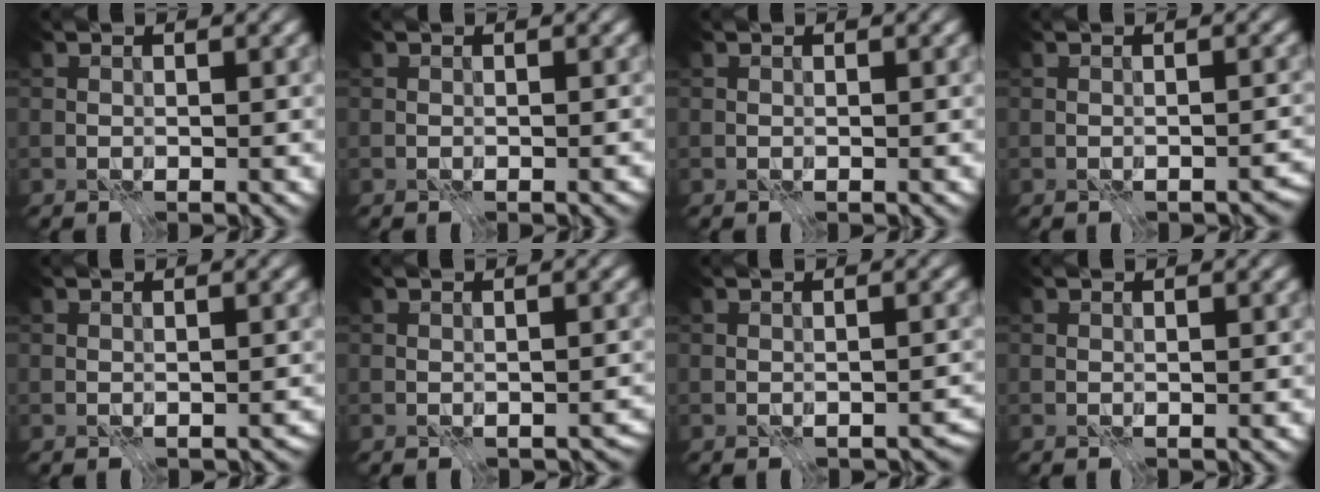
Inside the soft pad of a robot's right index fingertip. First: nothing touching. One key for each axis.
{"total": 0.0}
{"total": 0.0}
{"total": 1.6, "fx": -1.1, "fy": 0.9, "fz": 0.8, "tx": -0.006, "ty": -0.007, "tz": -0.012}
{"total": 0.8, "fx": -0.3, "fy": 0.5, "fz": 0.4, "tx": -0.001, "ty": -0.007, "tz": -0.001}
{"total": 1.6, "fx": -0.7, "fy": 1.0, "fz": 1.0, "tx": -0.009, "ty": -0.008, "tz": -0.003}
{"total": 1.9, "fx": -1.1, "fy": 1.1, "fz": 1.1, "tx": -0.009, "ty": -0.009, "tz": -0.011}
{"total": 0.0}